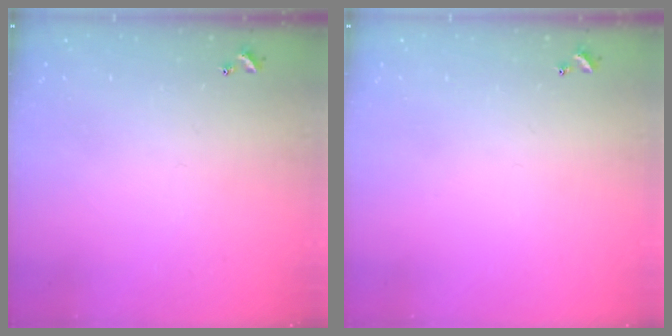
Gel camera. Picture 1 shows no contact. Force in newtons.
{"total": 0.0}